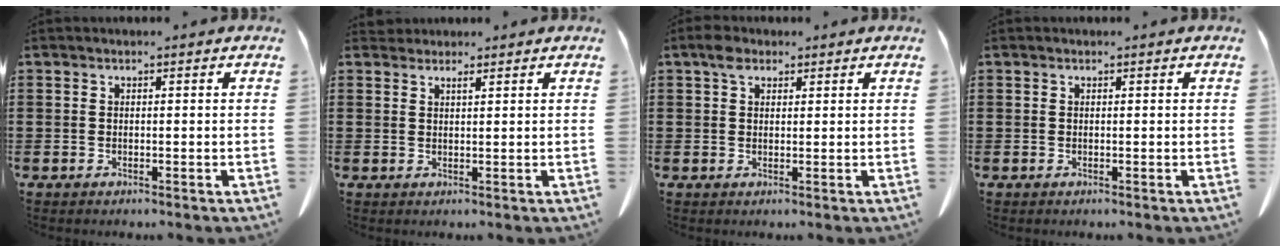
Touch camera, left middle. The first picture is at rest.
{"total": 1.2, "force": [1.1, 0.3, 0.3], "torque": [-0.008, 0.001, 0.021]}
{"total": 2.9, "force": [1.7, 1.7, 1.6], "torque": [-0.030, 0.005, 0.029]}
{"total": 0.0}